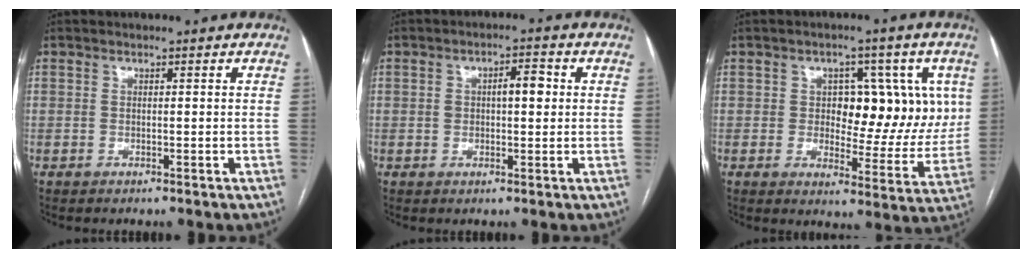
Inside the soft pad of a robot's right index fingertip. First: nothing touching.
{"total": 4.3, "force": [0.8, 1.8, 3.8], "torque": [-0.067, 0.020, 0.018]}
{"total": 12.1, "force": [2.3, 6.6, 9.9], "torque": [-0.112, 0.015, 0.040]}